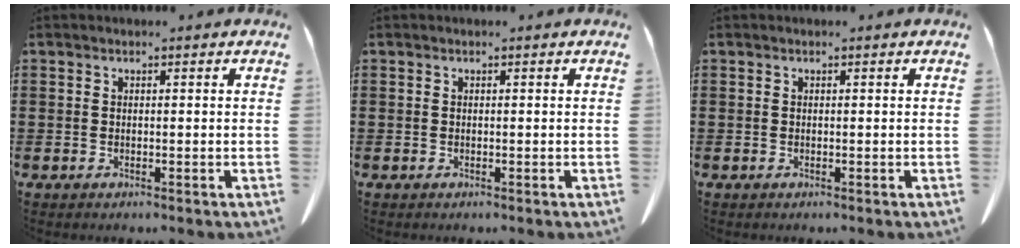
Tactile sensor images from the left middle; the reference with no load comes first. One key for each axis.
{"total": 0.0}
{"total": 0.0}